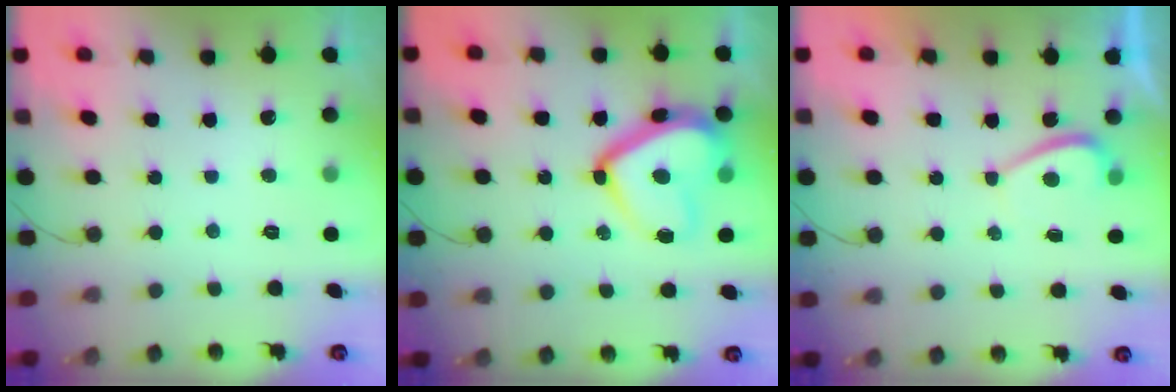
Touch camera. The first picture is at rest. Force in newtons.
{"total": 16.7, "press": 16.6, "slide": 1.5}
{"total": 2.0, "press": 1.9, "slide": 0.6}